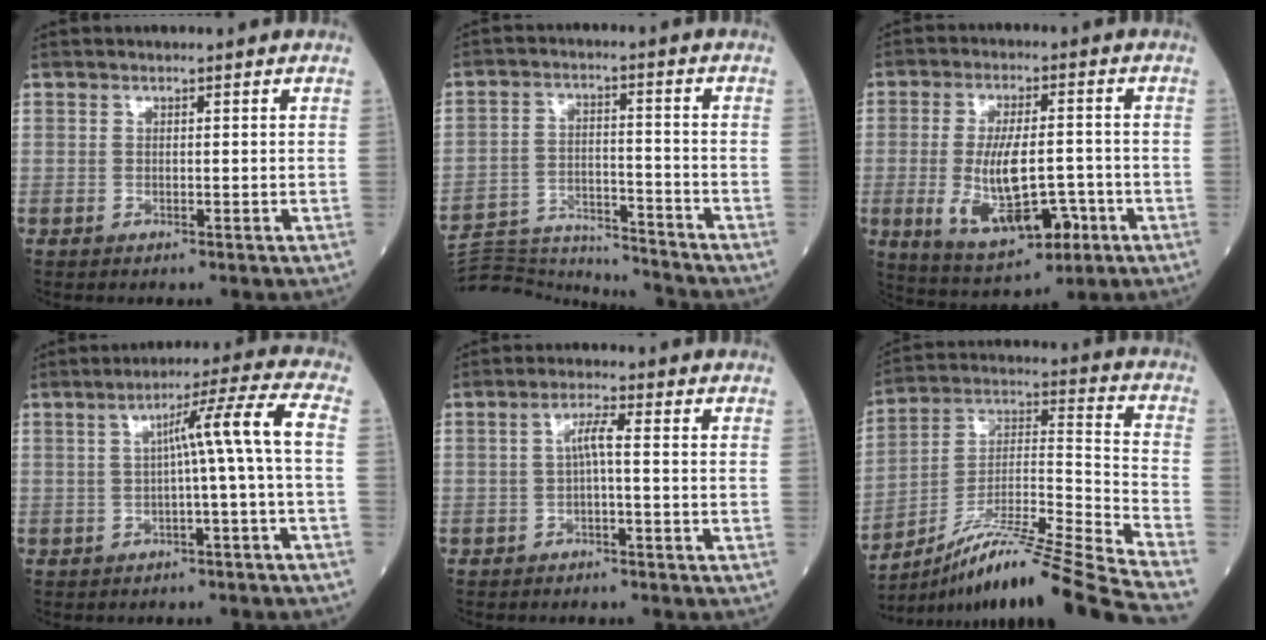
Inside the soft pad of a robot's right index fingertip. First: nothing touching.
{"total": 15.3, "force": [-15.2, 0.5, 1.9], "torque": [-0.034, 0.018, -0.233]}
{"total": 12.3, "force": [-3.2, 4.6, 10.9], "torque": [-0.205, -0.009, -0.041]}
{"total": 7.4, "force": [-0.3, -1.6, 7.3], "torque": [-0.113, 0.023, 0.000]}
{"total": 2.8, "force": [-0.2, 0.1, 2.8], "torque": [-0.057, 0.010, -0.003]}
{"total": 23.8, "force": [-19.3, -1.8, 13.8], "torque": [-0.194, -0.003, -0.329]}